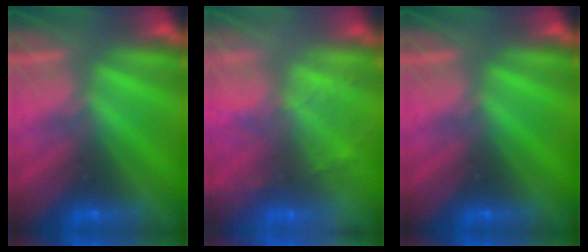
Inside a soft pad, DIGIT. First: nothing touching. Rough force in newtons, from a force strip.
{"total": 6.9}
{"total": 0.0}